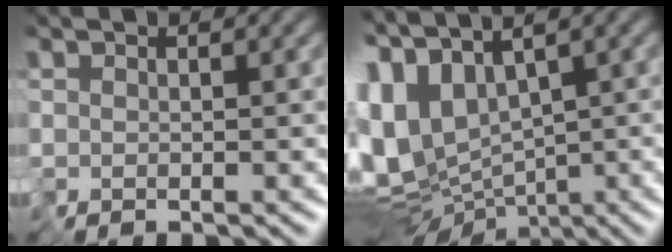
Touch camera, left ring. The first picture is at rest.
{"total": 10.8, "force": [0.5, 6.1, 8.9], "torque": [-0.208, -0.010, 0.053]}